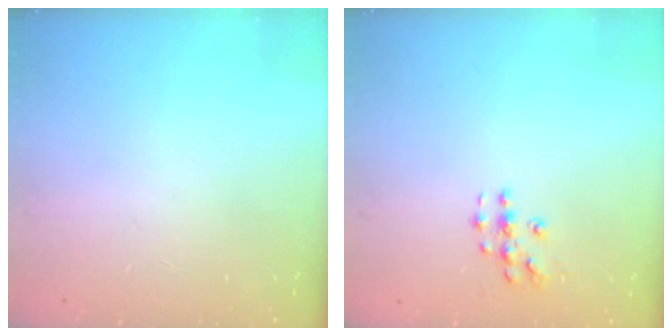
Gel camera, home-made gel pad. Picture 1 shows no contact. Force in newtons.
{"total": 5.4, "press": 5.4, "slide": 0.5}